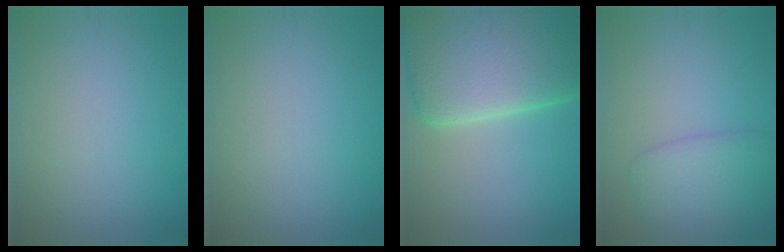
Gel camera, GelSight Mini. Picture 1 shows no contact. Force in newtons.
{"total": 0.0}
{"total": 15.1, "press": 15.1, "slide": 0.9}
{"total": 3.8, "press": 3.8, "slide": 0.2}